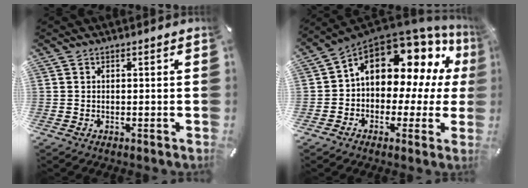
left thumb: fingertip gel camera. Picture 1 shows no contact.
{"total": 16.0, "force": [7.3, 9.8, 10.2], "torque": [-0.150, -0.056, 0.123]}